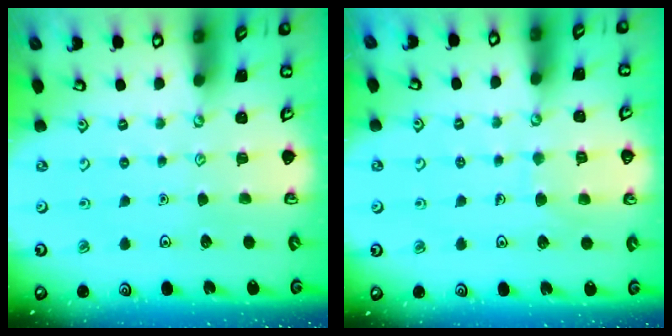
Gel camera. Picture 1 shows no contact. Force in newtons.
{"total": 5.9, "press": 5.9, "slide": 0.4}